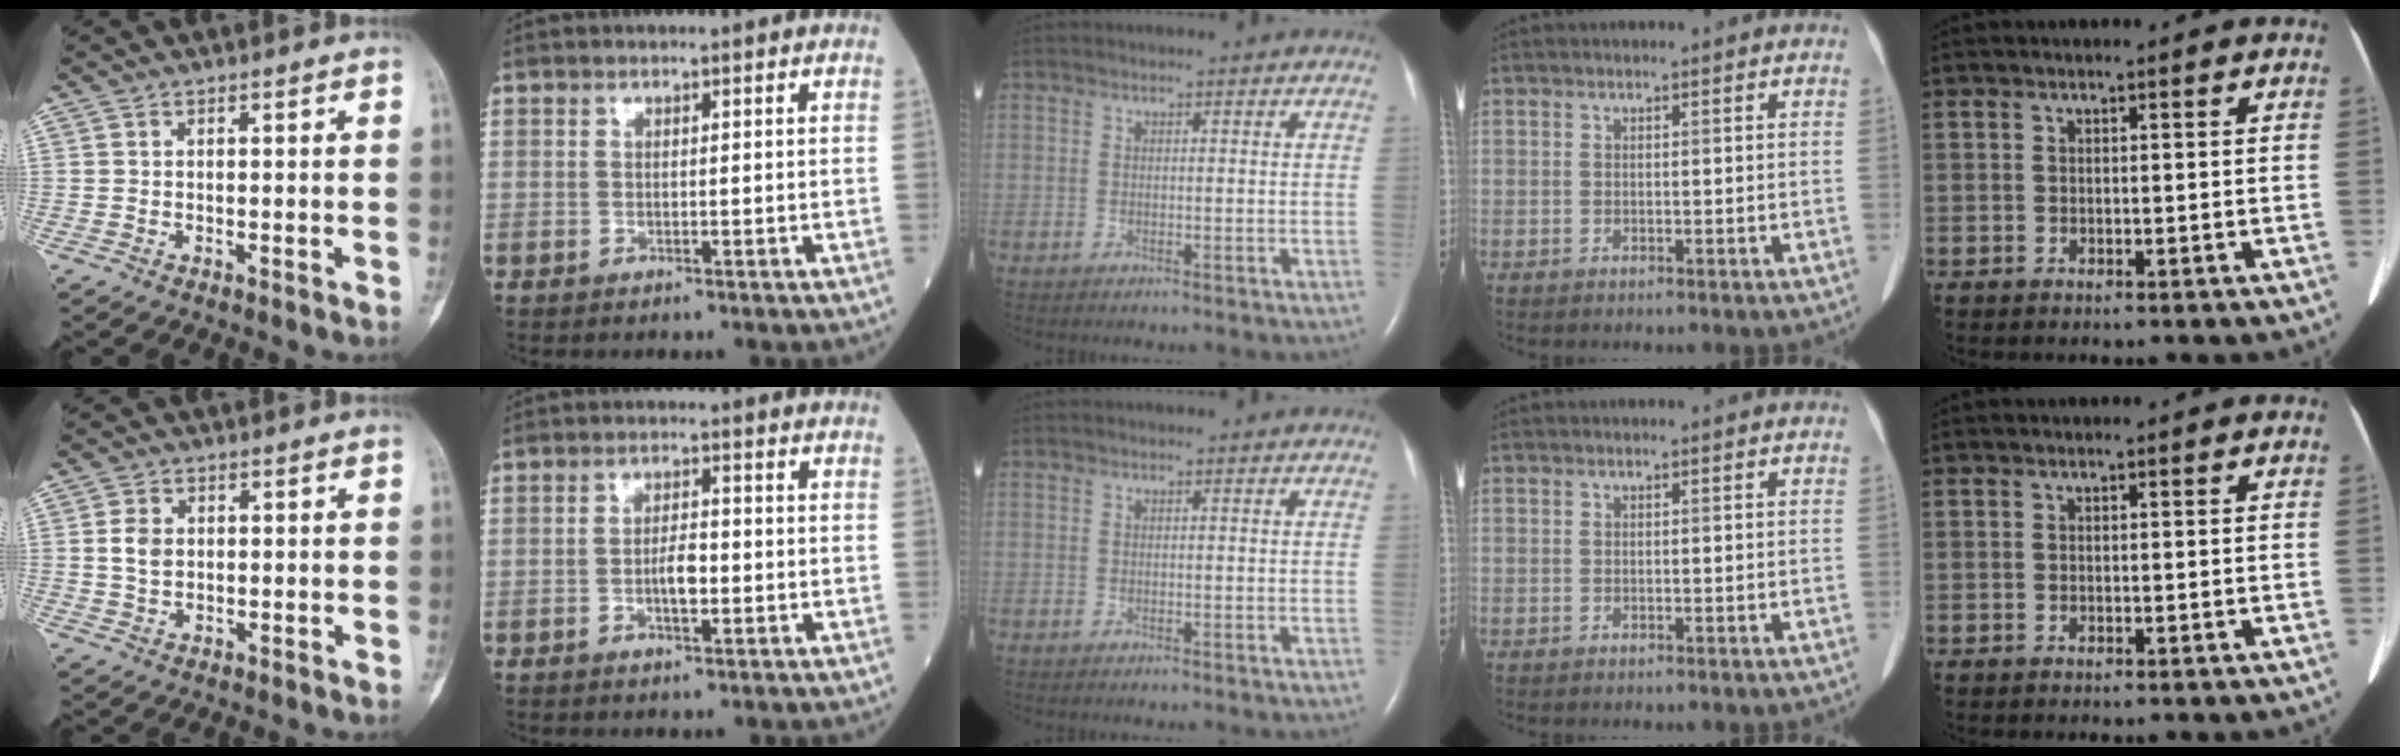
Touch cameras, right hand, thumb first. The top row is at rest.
{"thumb": {"total": 3.7, "force": [0.5, 2.7, 2.5], "torque": [-0.039, -0.001, 0.010]}, "index": {"total": 3.7, "force": [-0.8, 1.1, 3.4], "torque": [-0.062, 0.002, -0.014]}}